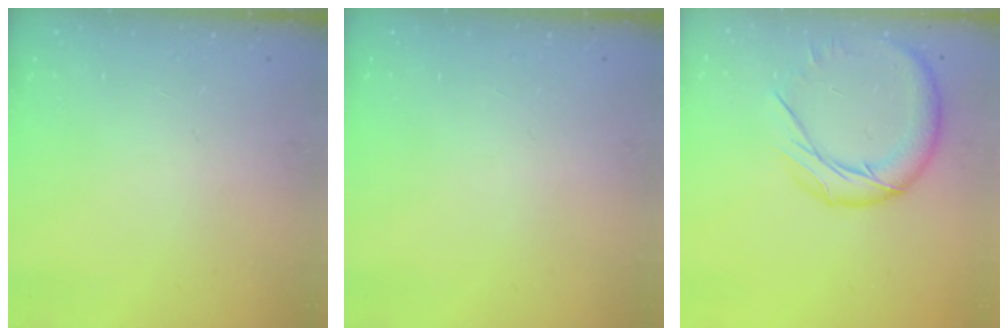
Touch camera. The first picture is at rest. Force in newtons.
{"total": 0.0}
{"total": 15.2, "press": 15.1, "slide": 1.6}